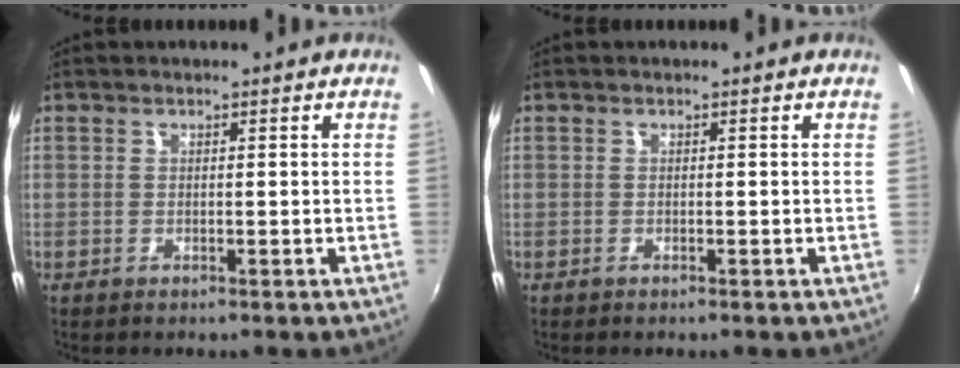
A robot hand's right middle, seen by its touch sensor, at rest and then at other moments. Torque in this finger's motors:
{"motor_torque": [0.23, -0.23, 0.01, 0.00]}